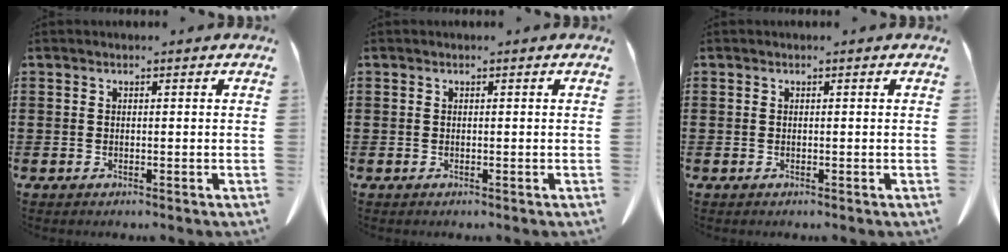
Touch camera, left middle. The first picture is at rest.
{"total": 0.0}
{"total": 0.0}